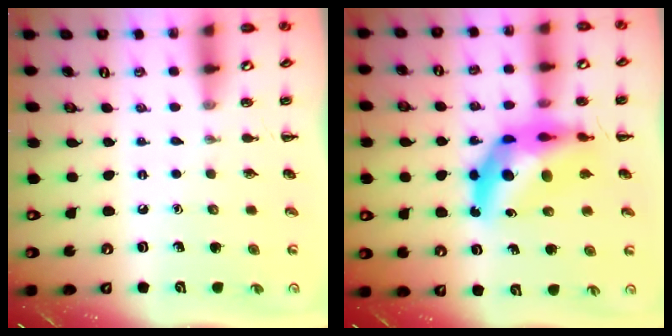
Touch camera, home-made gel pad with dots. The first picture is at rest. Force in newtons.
{"total": 12.9, "press": 12.4, "slide": 3.8}